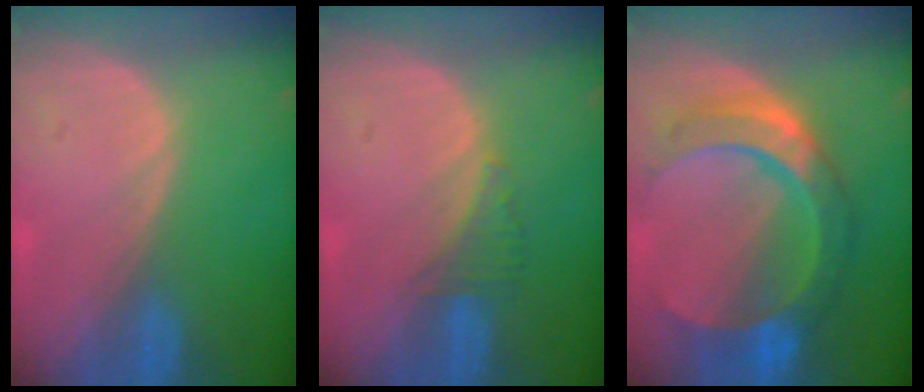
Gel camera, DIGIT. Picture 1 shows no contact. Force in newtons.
{"total": 2.3, "press": 2.2, "slide": 0.7}
{"total": 10.0, "press": 10.0, "slide": 0.9}